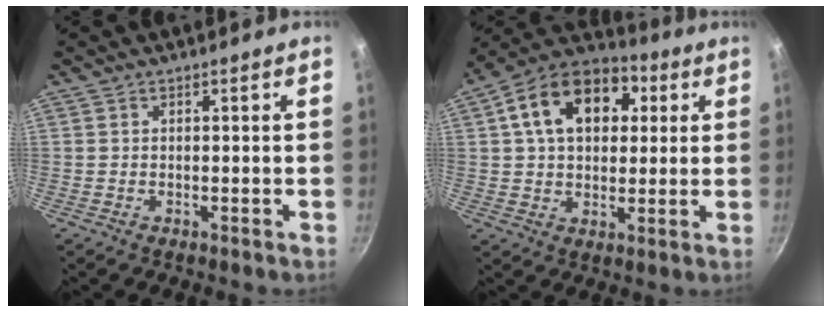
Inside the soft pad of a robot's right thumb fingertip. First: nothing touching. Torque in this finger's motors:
{"motor_torque": [0.51, 3.48, 0.81, -0.49, 0.20]}